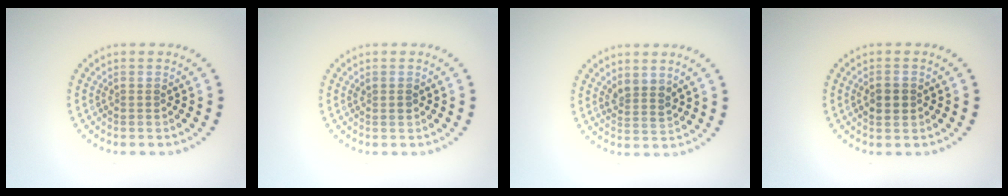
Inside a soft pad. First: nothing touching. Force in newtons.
{"total": 0.7, "press": 0.7, "slide": 0.2}
{"total": 2.0, "press": 1.6, "slide": 1.1}
{"total": 2.4, "press": 2.4, "slide": 0.1}